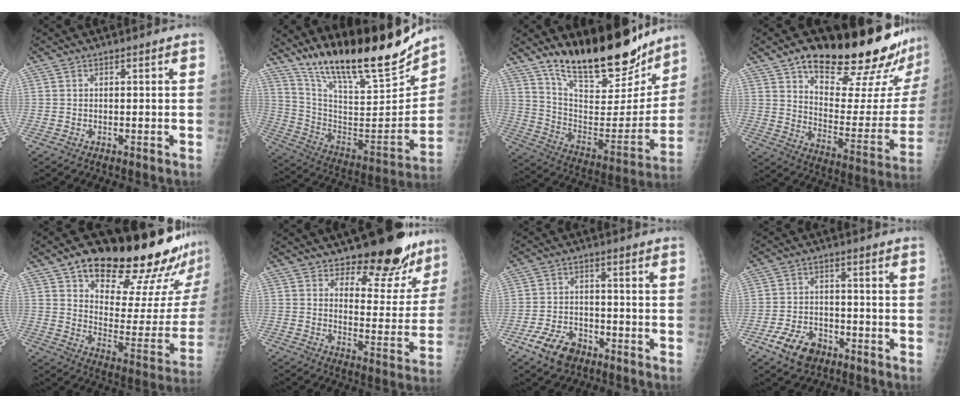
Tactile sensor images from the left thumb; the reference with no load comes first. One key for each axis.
{"total": 25.1, "fx": 20.3, "fy": 5.7, "fz": 13.5, "tx": -0.194, "ty": -0.101, "tz": 0.338}
{"total": 24.1, "fx": 19.0, "fy": 7.9, "fz": 12.5, "tx": -0.153, "ty": -0.107, "tz": 0.309}
{"total": 27.2, "fx": 19.2, "fy": 8.0, "fz": 17.4, "tx": -0.213, "ty": -0.090, "tz": 0.276}
{"total": 27.9, "fx": 18.9, "fy": 9.2, "fz": 18.3, "tx": -0.226, "ty": -0.077, "tz": 0.269}
{"total": 15.8, "fx": 13.0, "fy": 6.2, "fz": 6.4, "tx": -0.025, "ty": -0.107, "tz": 0.172}
{"total": 7.5, "fx": -4.6, "fy": 4.6, "fz": 3.7, "tx": -0.062, "ty": 0.021, "tz": -0.082}
{"total": 7.8, "fx": -4.5, "fy": 4.9, "fz": 3.9, "tx": -0.062, "ty": 0.020, "tz": -0.078}